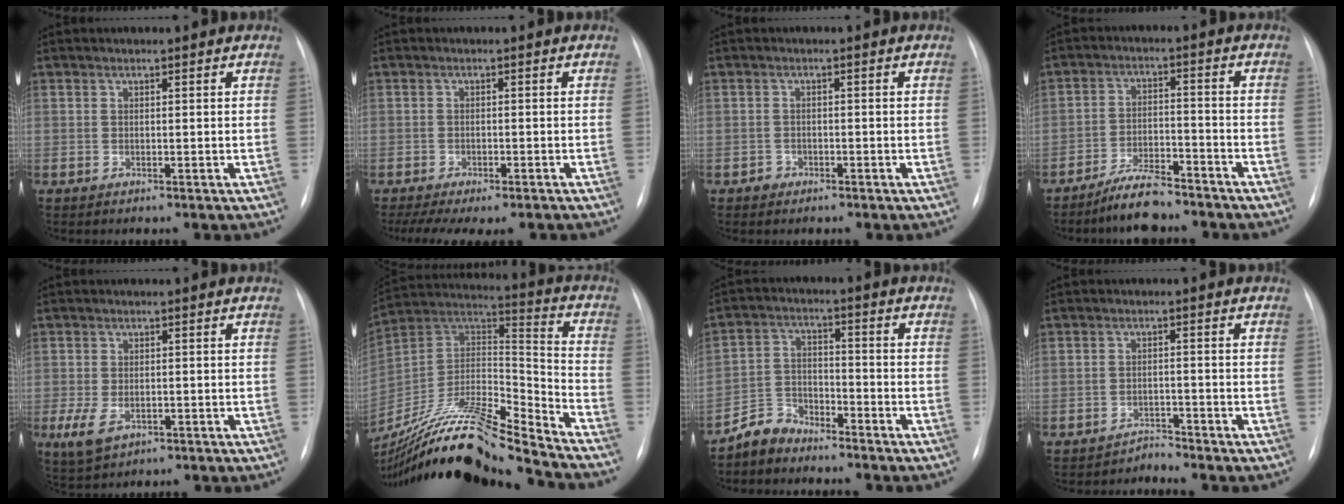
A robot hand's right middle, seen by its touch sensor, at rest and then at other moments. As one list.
[{"total": 10.4, "force": [-8.1, 3.5, 5.6], "torque": [-0.093, -0.001, -0.111]}, {"total": 1.2, "force": [-0.8, 0.9, 0.0], "torque": [0.000, 0.004, -0.016]}, {"total": 7.1, "force": [-6.2, 1.7, 3.1], "torque": [-0.061, -0.010, -0.110]}, {"total": 4.5, "force": [-1.7, 2.5, 3.3], "torque": [-0.074, -0.009, -0.020]}, {"total": 23.2, "force": [-20.5, 1.3, 10.8], "torque": [-0.245, 0.008, -0.366]}, {"total": 5.4, "force": [-4.9, 2.1, 0.1], "torque": [0.002, 0.005, -0.098]}, {"total": 2.2, "force": [-1.9, -0.1, -1.0], "torque": [0.025, -0.008, -0.031]}]